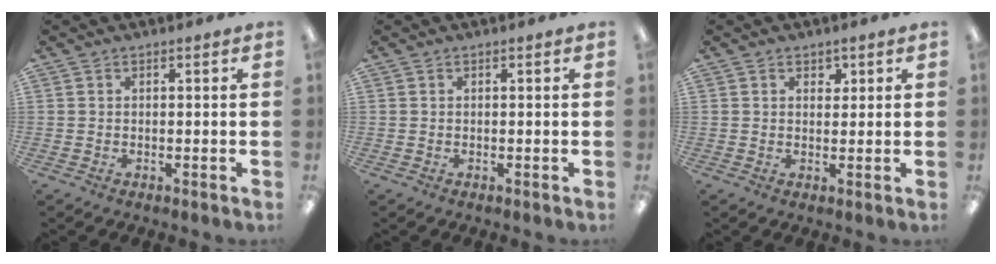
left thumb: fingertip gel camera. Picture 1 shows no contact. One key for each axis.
{"total": 0.0}
{"total": 2.3, "fx": 1.3, "fy": 1.5, "fz": 1.1, "tx": -0.008, "ty": -0.002, "tz": 0.019}